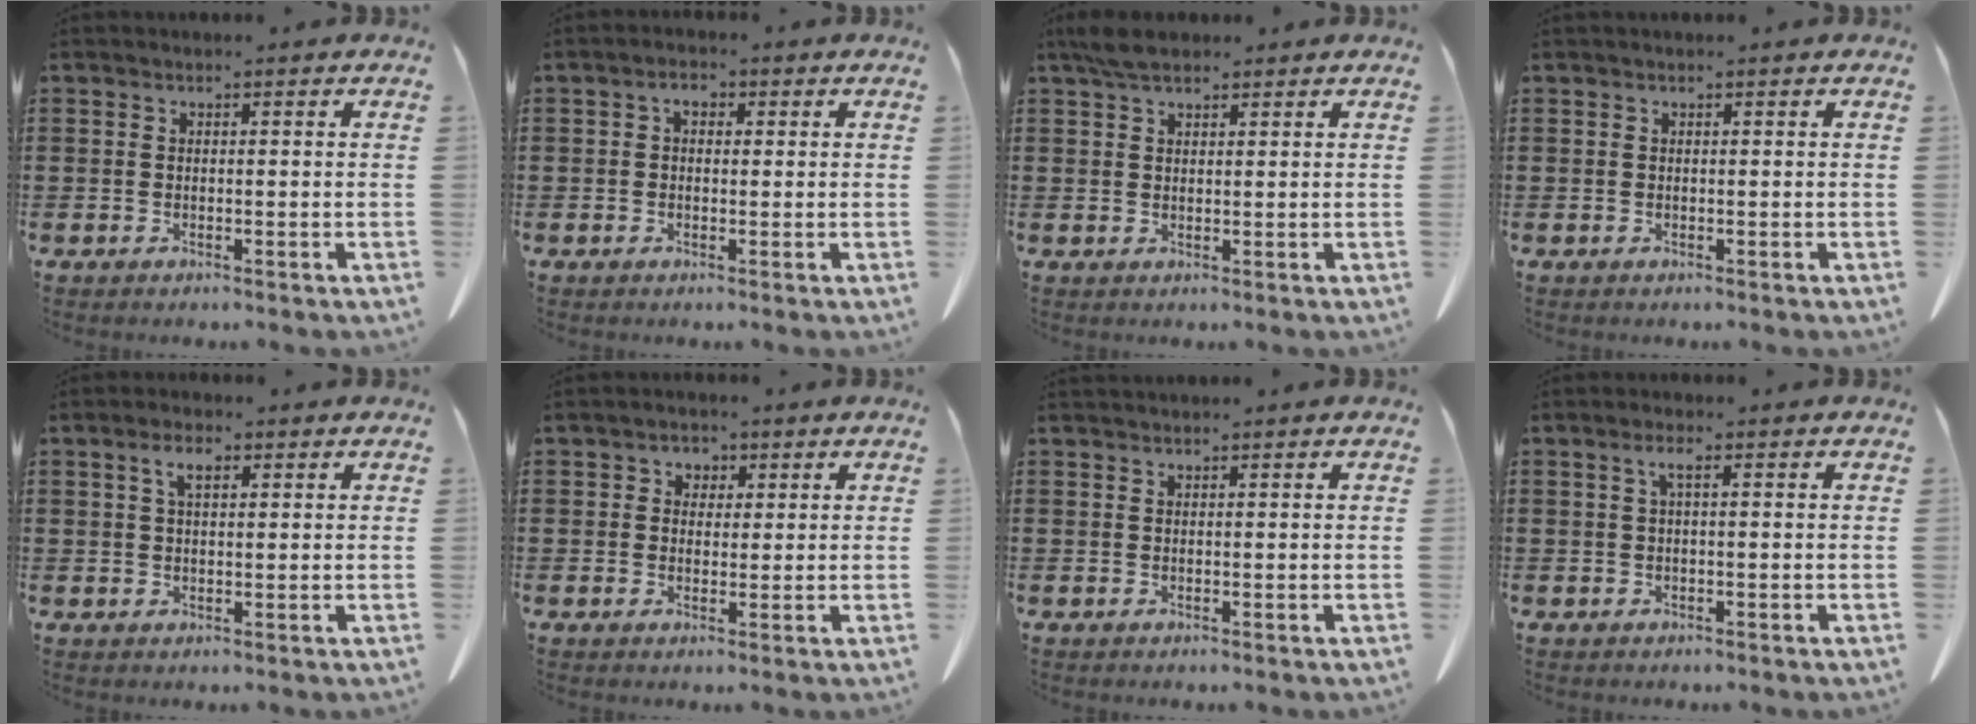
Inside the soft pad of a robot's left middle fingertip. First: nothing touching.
{"total": 1.8, "force": [0.2, 1.0, 1.5], "torque": [-0.033, 0.007, 0.003]}
{"total": 3.2, "force": [2.6, 1.1, 1.6], "torque": [-0.039, 0.006, 0.049]}
{"total": 0.0}
{"total": 3.1, "force": [1.5, 1.1, 2.5], "torque": [-0.047, 0.004, 0.023]}
{"total": 2.0, "force": [0.8, 1.8, 0.3], "torque": [-0.007, 0.007, 0.011]}
{"total": 0.6, "force": [0.6, -0.1, 0.1], "torque": [-0.003, -0.002, 0.012]}
{"total": 1.7, "force": [0.4, 0.2, 1.6], "torque": [-0.032, 0.003, 0.005]}